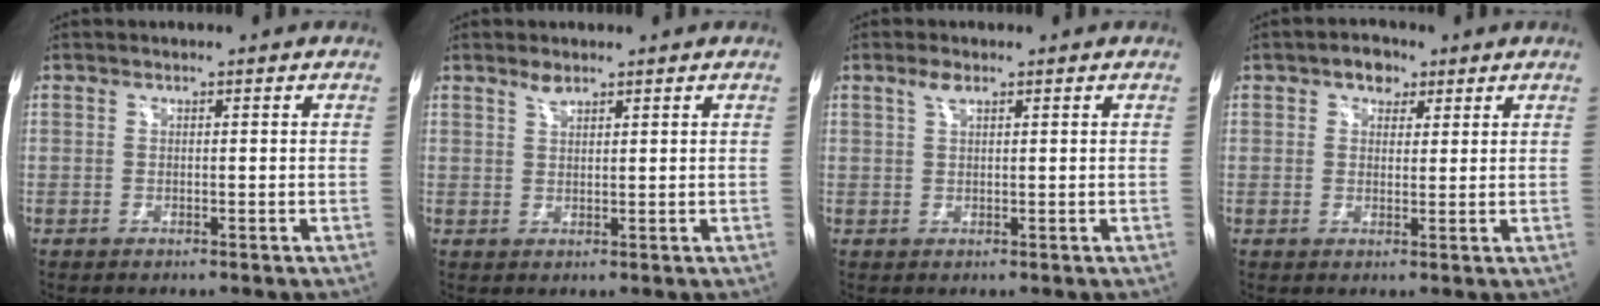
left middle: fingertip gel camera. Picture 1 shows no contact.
{"total": 1.6, "force": [1.4, 0.5, 0.7], "torque": [-0.017, 0.002, 0.028]}
{"total": 1.9, "force": [1.2, 0.5, 1.3], "torque": [-0.030, 0.007, 0.025]}
{"total": 3.6, "force": [2.0, 2.4, 1.7], "torque": [-0.026, 0.013, 0.030]}